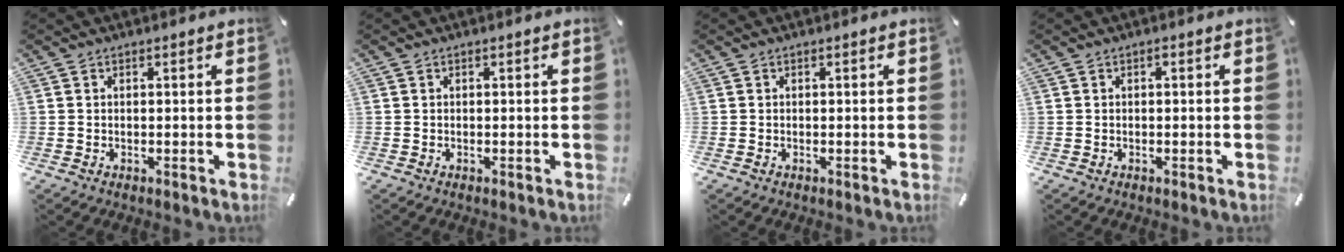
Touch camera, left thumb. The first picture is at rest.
{"total": 0.0}
{"total": 0.0}
{"total": 0.0}